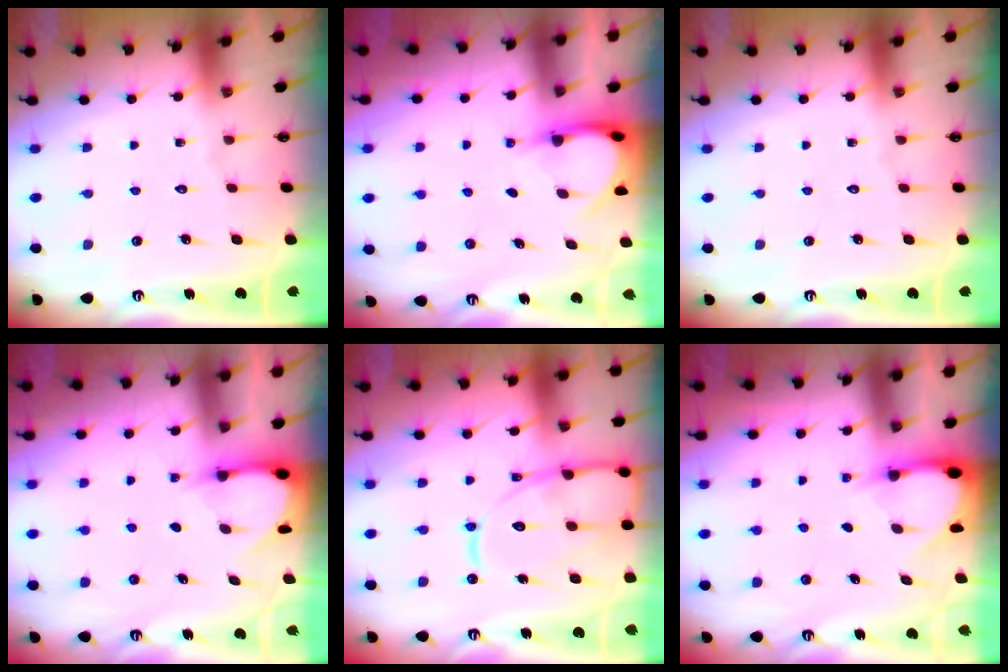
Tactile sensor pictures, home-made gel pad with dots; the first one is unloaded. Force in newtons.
{"total": 3.8, "press": 3.8, "slide": 0.3}
{"total": 0.0}
{"total": 3.2, "press": 3.2, "slide": 0.3}
{"total": 17.5, "press": 17.4, "slide": 1.6}
{"total": 2.9, "press": 2.9, "slide": 0.3}